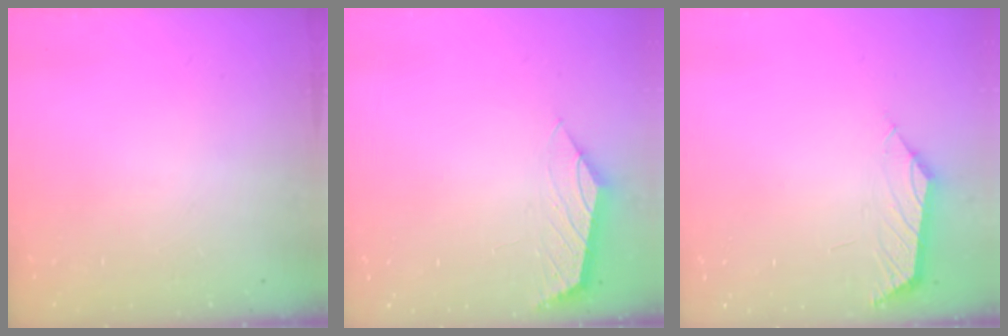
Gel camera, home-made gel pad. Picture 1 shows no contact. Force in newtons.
{"total": 0.9, "press": 0.9, "slide": 0.3}
{"total": 2.1, "press": 2.0, "slide": 0.3}